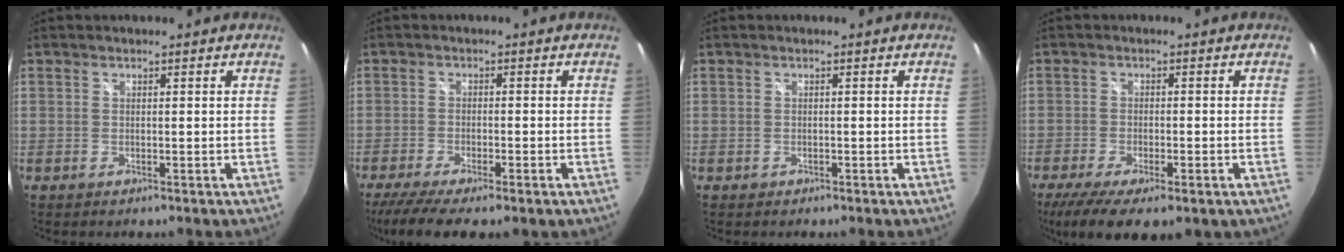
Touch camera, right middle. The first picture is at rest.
{"total": 9.6, "force": [-7.1, 1.8, 6.3], "torque": [-0.136, -0.041, -0.119]}
{"total": 0.7, "force": [-0.4, 0.6, 0.1], "torque": [-0.004, -0.002, -0.006]}
{"total": 12.1, "force": [-7.7, 4.2, 8.4], "torque": [-0.174, -0.047, -0.120]}